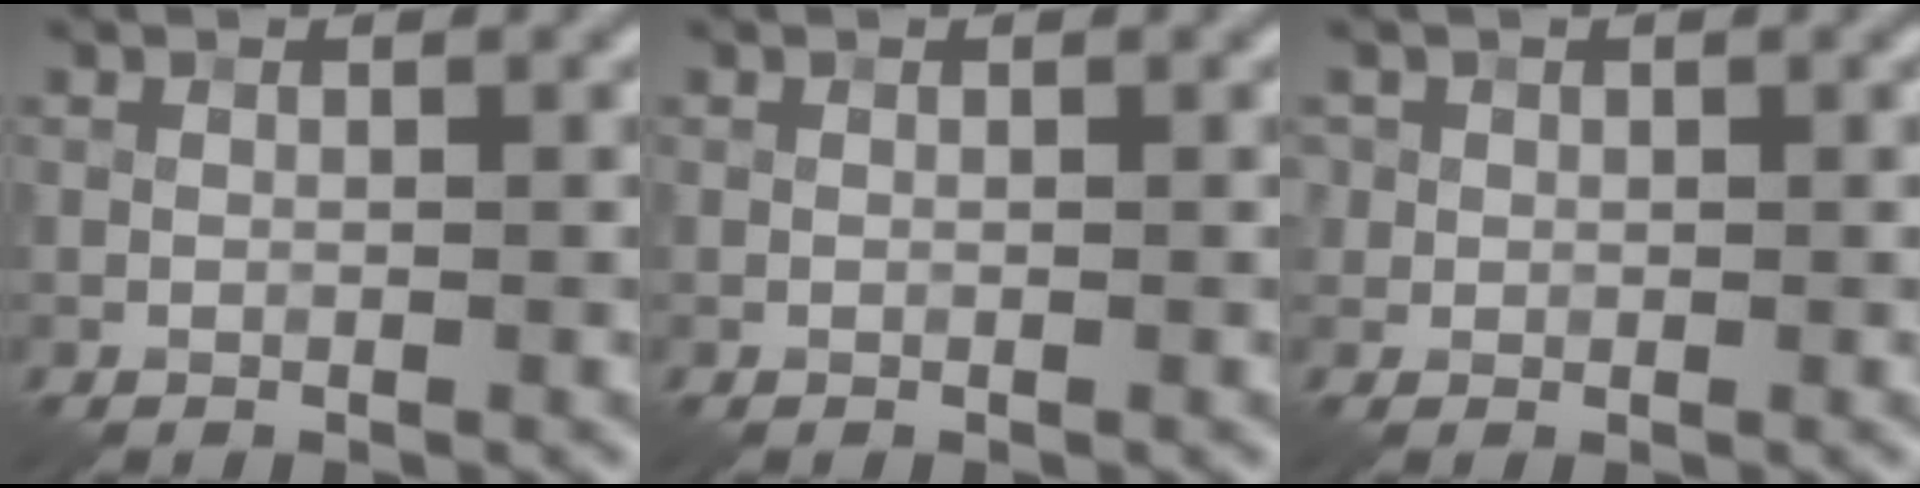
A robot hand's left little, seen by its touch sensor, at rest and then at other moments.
{"total": 0.0}
{"total": 1.3, "force": [0.4, 1.3, 0.1], "torque": [0.002, 0.003, -0.001]}